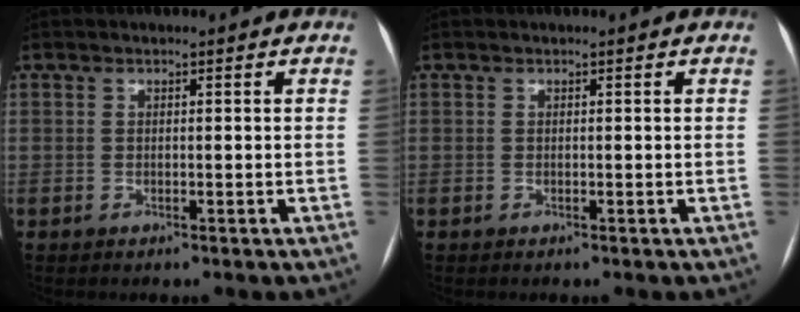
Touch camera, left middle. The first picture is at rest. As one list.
[{"total": 0.0}]